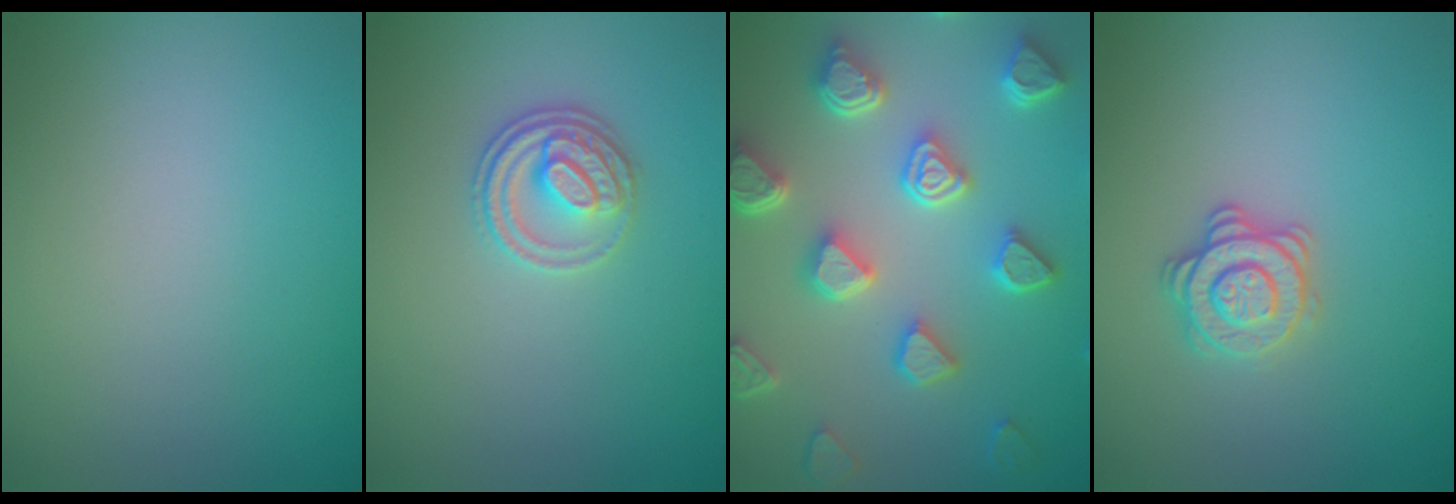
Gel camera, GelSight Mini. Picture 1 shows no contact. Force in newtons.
{"total": 2.7, "press": 2.5, "slide": 1.0}
{"total": 7.1, "press": 5.7, "slide": 4.2}
{"total": 2.8, "press": 2.6, "slide": 1.1}